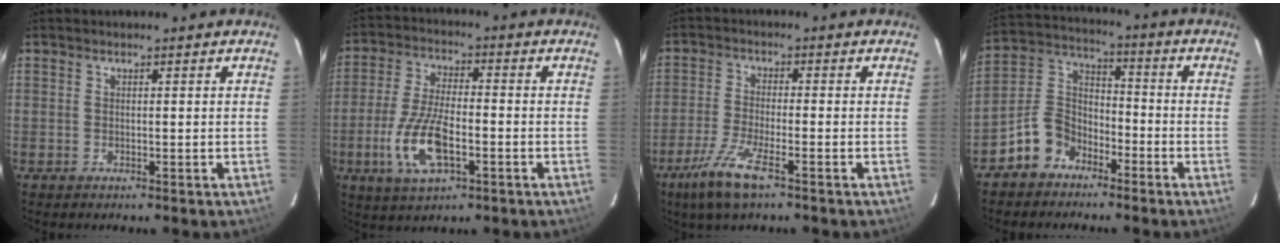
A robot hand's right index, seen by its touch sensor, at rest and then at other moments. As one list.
[{"total": 11.9, "force": [-4.1, 4.7, 10.1], "torque": [-0.217, -0.007, -0.076]}, {"total": 8.1, "force": [-5.1, 1.4, 6.2], "torque": [-0.145, -0.014, -0.099]}, {"total": 9.1, "force": [-6.0, 6.1, 3.0], "torque": [-0.072, 0.036, -0.117]}]